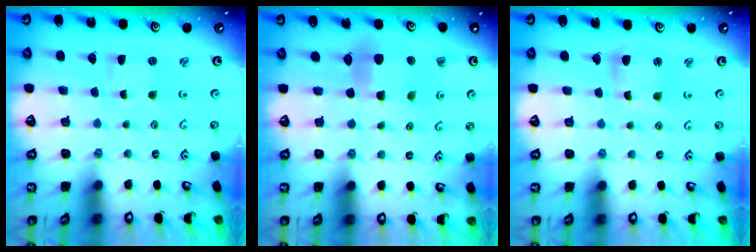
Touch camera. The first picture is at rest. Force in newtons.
{"total": 7.1, "press": 7.1, "slide": 0.5}
{"total": 5.0, "press": 4.9, "slide": 0.7}